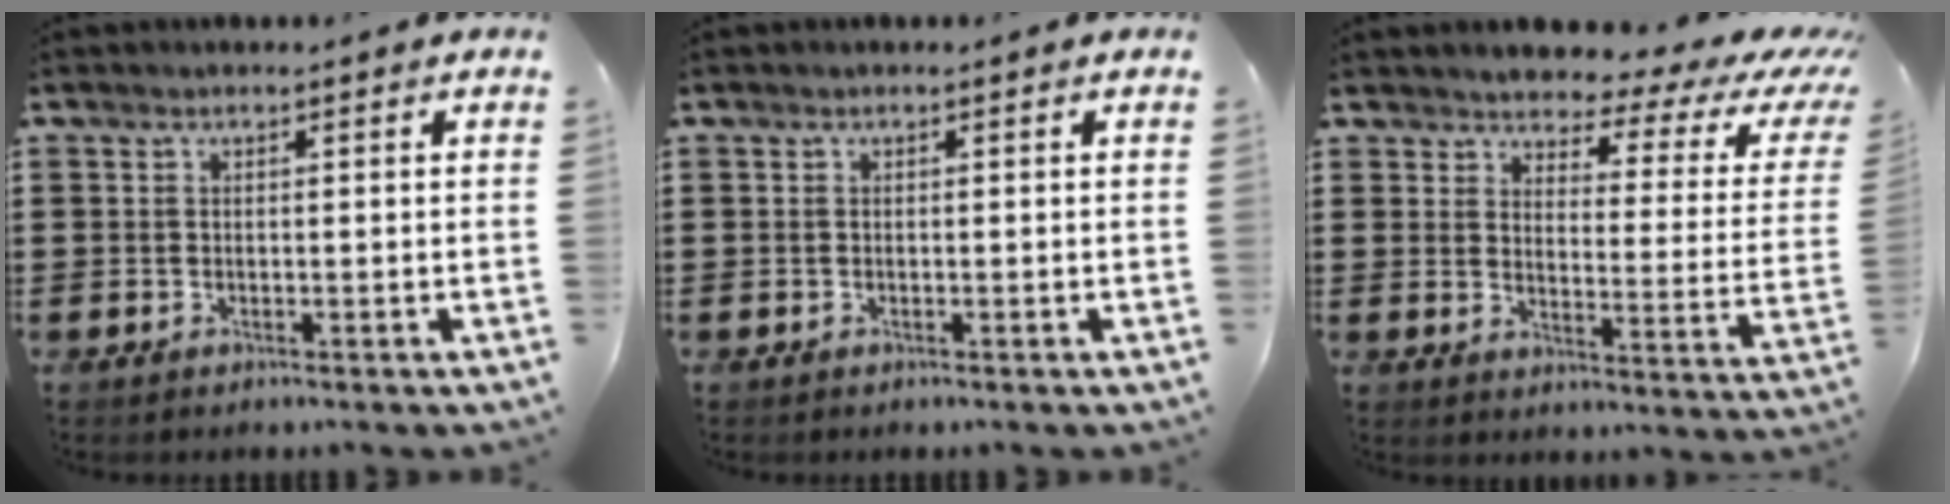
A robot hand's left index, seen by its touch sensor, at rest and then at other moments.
{"total": 0.0}
{"total": 3.4, "force": [2.8, 1.3, 1.3], "torque": [-0.039, -0.026, 0.040]}